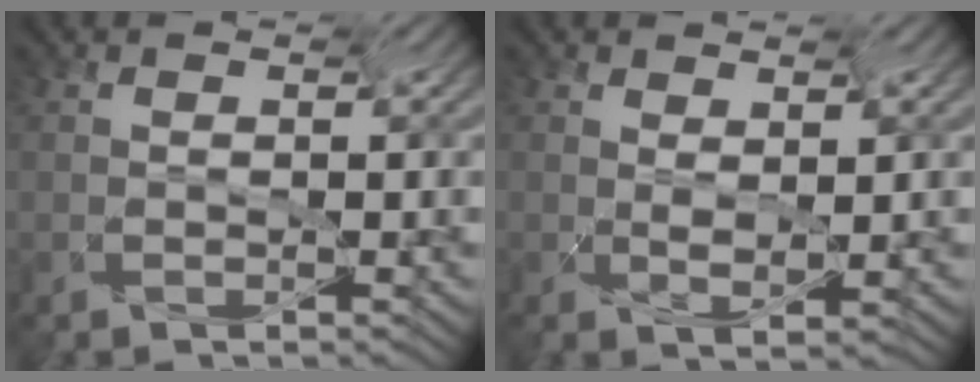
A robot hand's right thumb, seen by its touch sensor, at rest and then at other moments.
{"total": 2.4, "force": [0.6, 1.0, 2.1], "torque": [-0.055, 0.002, 0.009]}